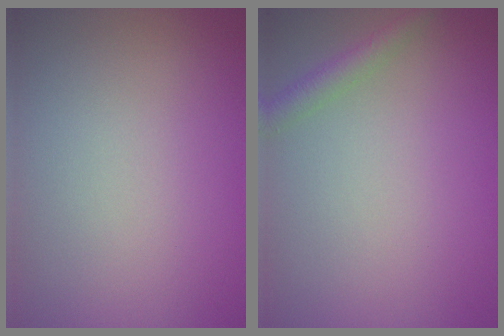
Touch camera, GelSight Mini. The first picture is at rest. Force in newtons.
{"total": 1.9, "press": 1.9, "slide": 0.1}